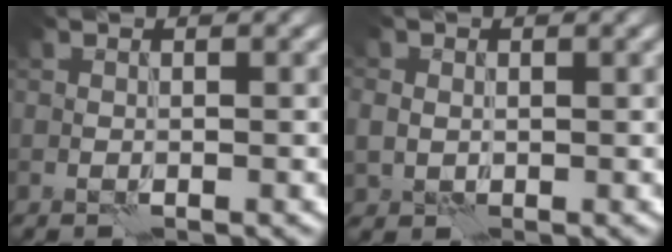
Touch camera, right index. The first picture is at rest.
{"total": 1.9, "force": [0.2, 1.7, 0.9], "torque": [-0.019, 0.001, 0.004]}